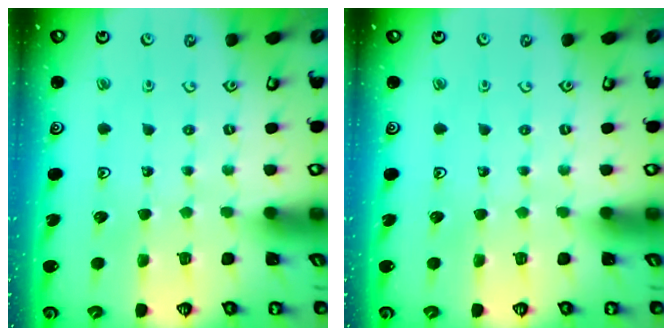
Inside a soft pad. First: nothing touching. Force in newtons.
{"total": 0.0}